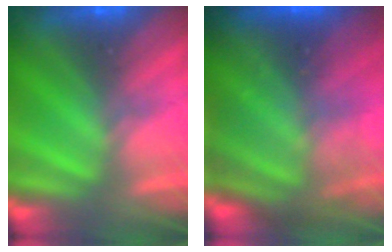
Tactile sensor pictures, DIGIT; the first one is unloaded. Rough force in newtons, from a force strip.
{"total": 7.8}